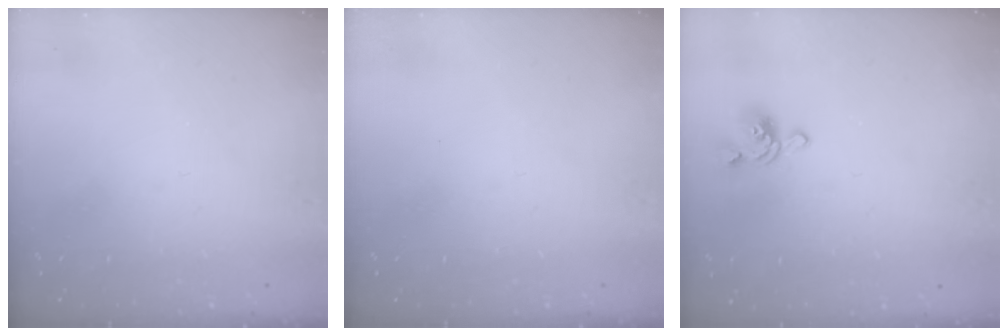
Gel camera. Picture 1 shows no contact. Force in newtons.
{"total": 0.0}
{"total": 1.5, "press": 1.2, "slide": 1.0}